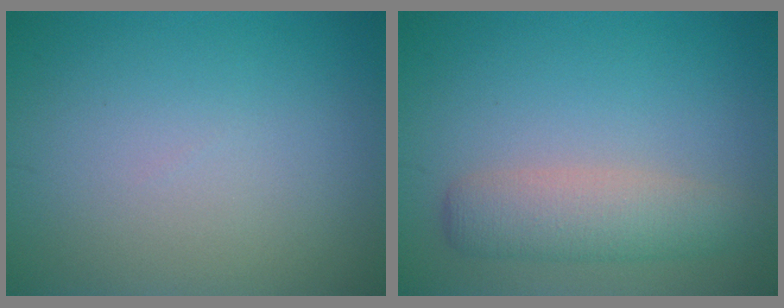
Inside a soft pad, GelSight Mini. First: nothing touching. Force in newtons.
{"total": 3.8, "press": 3.8, "slide": 0.1}